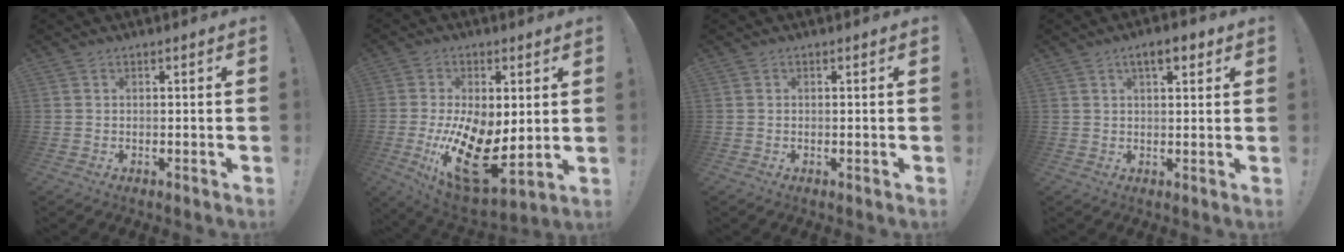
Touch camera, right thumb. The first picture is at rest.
{"total": 17.9, "force": [-2.7, 9.8, 14.7], "torque": [-0.240, -0.009, -0.028]}
{"total": 0.0}
{"total": 5.1, "force": [2.6, 1.8, 4.0], "torque": [-0.058, -0.005, 0.040]}